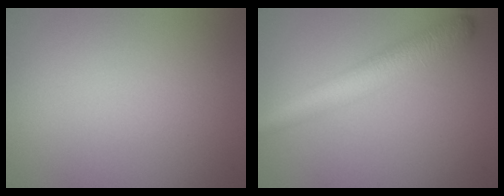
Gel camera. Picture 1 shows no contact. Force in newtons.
{"total": 5.2, "press": 5.1, "slide": 0.2}